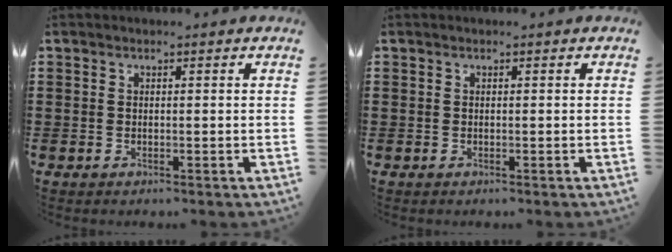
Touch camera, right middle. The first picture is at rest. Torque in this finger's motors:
{"motor_torque": [-0.14, -0.19, -0.01, 0.02]}